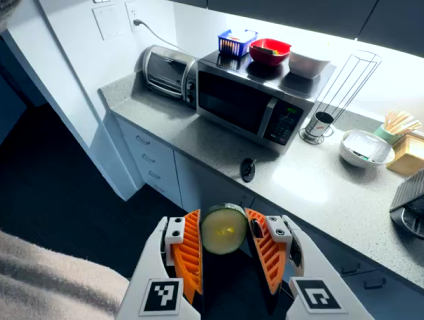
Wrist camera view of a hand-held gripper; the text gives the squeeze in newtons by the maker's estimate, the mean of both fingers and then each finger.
{"total": 9.9, "left": 10.7, "right": 9.2}